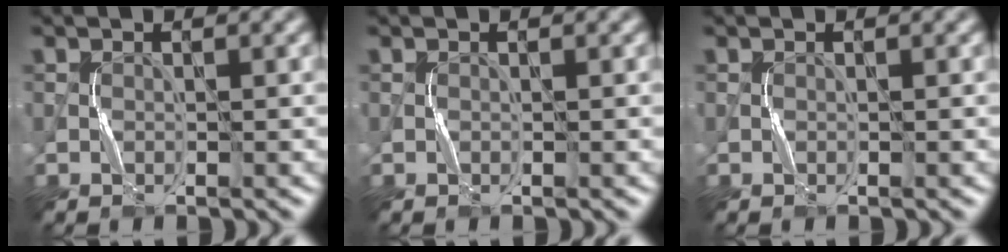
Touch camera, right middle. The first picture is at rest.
{"total": 0.0}
{"total": 0.0}